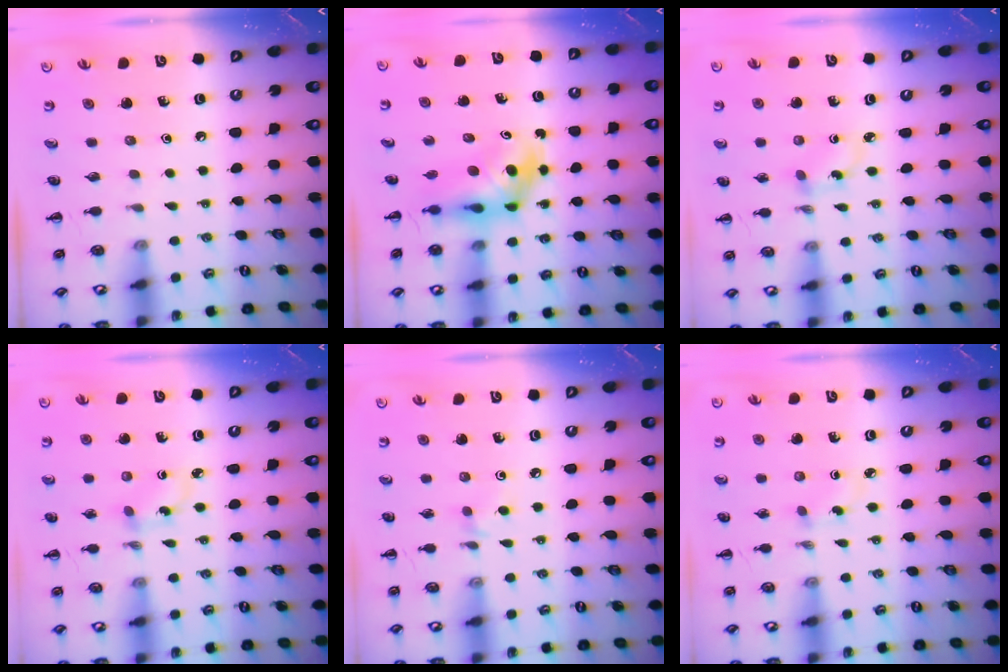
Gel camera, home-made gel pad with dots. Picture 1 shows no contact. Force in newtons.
{"total": 4.8, "press": 4.7, "slide": 0.7}
{"total": 2.2, "press": 2.0, "slide": 1.0}
{"total": 2.2, "press": 2.0, "slide": 1.0}
{"total": 2.9, "press": 2.7, "slide": 1.2}
{"total": 2.8, "press": 2.5, "slide": 1.2}